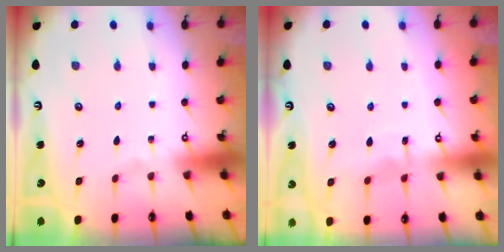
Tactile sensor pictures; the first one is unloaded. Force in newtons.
{"total": 5.3, "press": 5.2, "slide": 0.5}